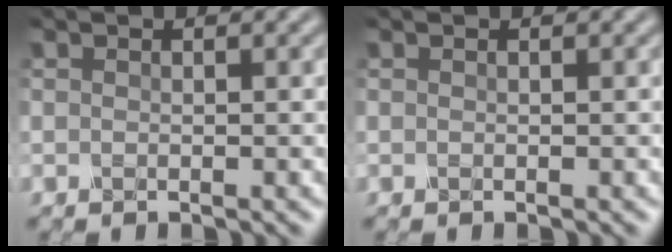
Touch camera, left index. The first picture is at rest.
{"total": 0.0}